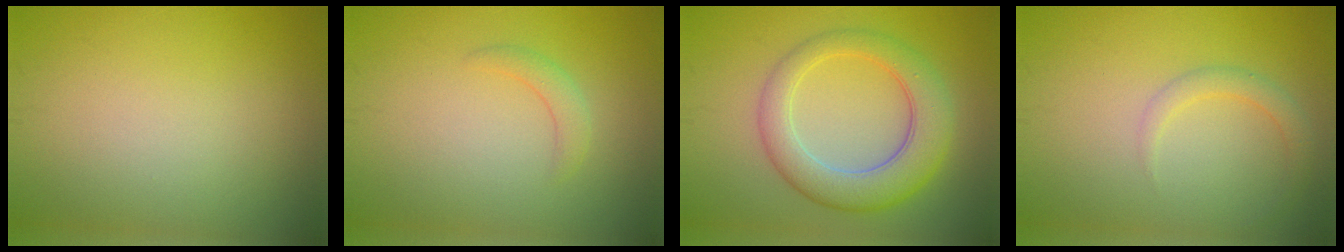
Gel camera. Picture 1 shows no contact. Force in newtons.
{"total": 1.5, "press": 1.5, "slide": 0.2}
{"total": 6.3, "press": 6.3, "slide": 0.2}
{"total": 1.8, "press": 1.8, "slide": 0.0}